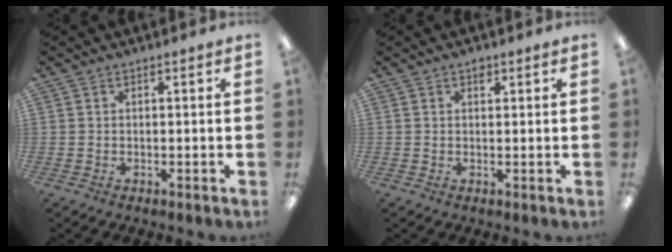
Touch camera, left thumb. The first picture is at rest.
{"total": 1.3, "force": [0.8, 0.8, 0.8], "torque": [-0.008, -0.002, 0.012]}